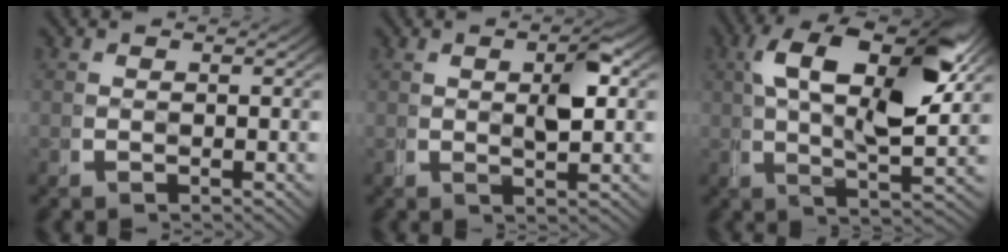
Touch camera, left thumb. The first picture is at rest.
{"total": 3.2, "force": [0.8, 0.7, 3.0], "torque": [-0.055, -0.001, 0.017]}
{"total": 11.8, "force": [3.1, 4.7, 10.3], "torque": [-0.176, -0.006, 0.051]}